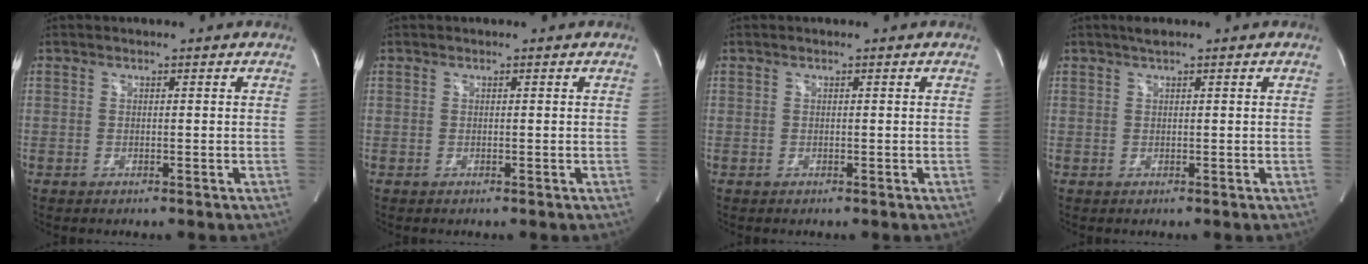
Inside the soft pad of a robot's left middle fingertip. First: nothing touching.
{"total": 0.0}
{"total": 0.0}
{"total": 1.3, "force": [1.0, 0.0, 0.9], "torque": [-0.022, 0.005, 0.019]}